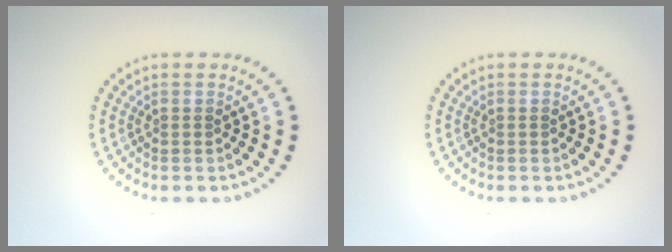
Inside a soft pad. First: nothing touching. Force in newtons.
{"total": 0.0}